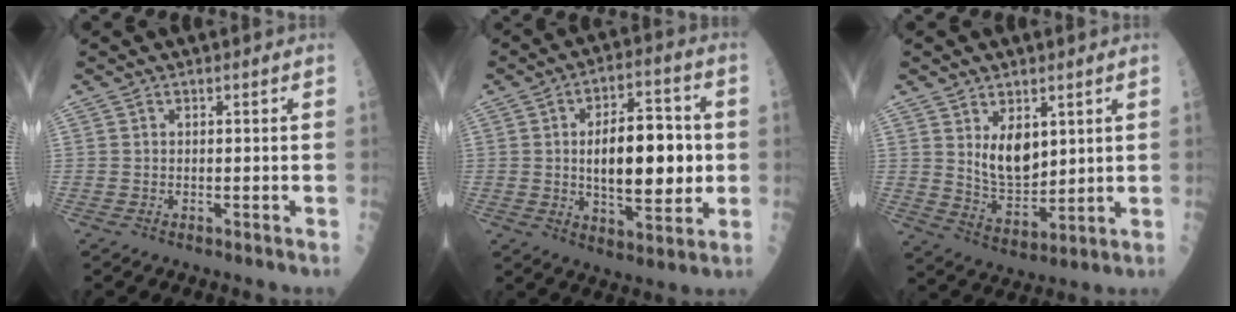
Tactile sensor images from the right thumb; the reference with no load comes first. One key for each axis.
{"total": 16.2, "fx": 0.3, "fy": 7.6, "fz": 14.3, "tx": -0.181, "ty": 0.005, "tz": 0.008}
{"total": 8.4, "fx": 2.9, "fy": 5.0, "fz": 6.0, "tx": -0.078, "ty": -0.032, "tz": 0.066}